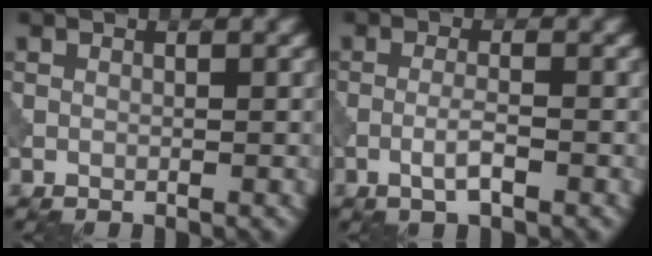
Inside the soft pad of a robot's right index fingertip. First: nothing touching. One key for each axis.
{"total": 2.0, "fx": -0.9, "fy": 0.3, "fz": 1.8, "tx": -0.034, "ty": 0.004, "tz": -0.022}